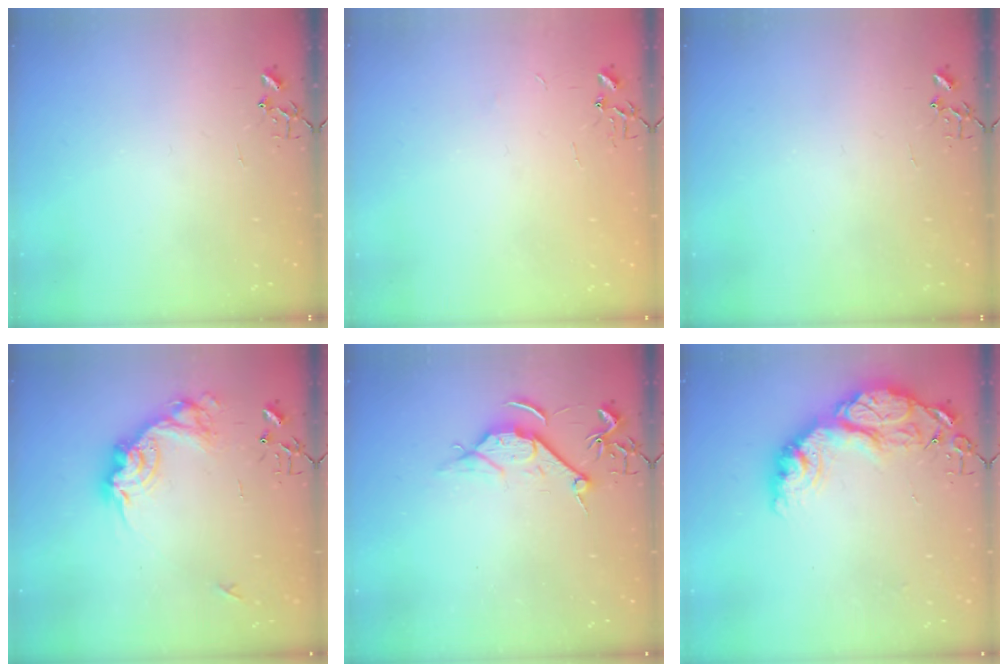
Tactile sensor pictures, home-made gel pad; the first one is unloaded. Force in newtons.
{"total": 2.4, "press": 2.4, "slide": 0.3}
{"total": 0.0}
{"total": 17.6, "press": 17.6, "slide": 1.0}
{"total": 8.4, "press": 8.3, "slide": 1.0}
{"total": 19.9, "press": 19.9, "slide": 1.4}